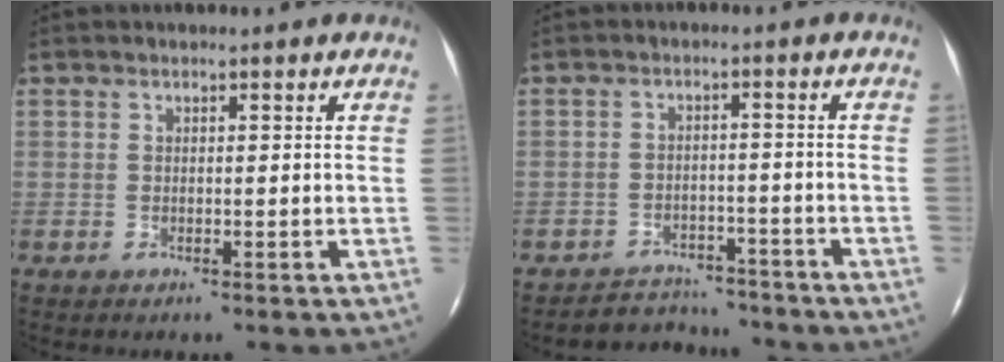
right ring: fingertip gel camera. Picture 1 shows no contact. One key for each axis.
{"total": 9.8, "fx": -8.9, "fy": 3.8, "fz": 1.6, "tx": -0.046, "ty": 0.023, "tz": -0.113}